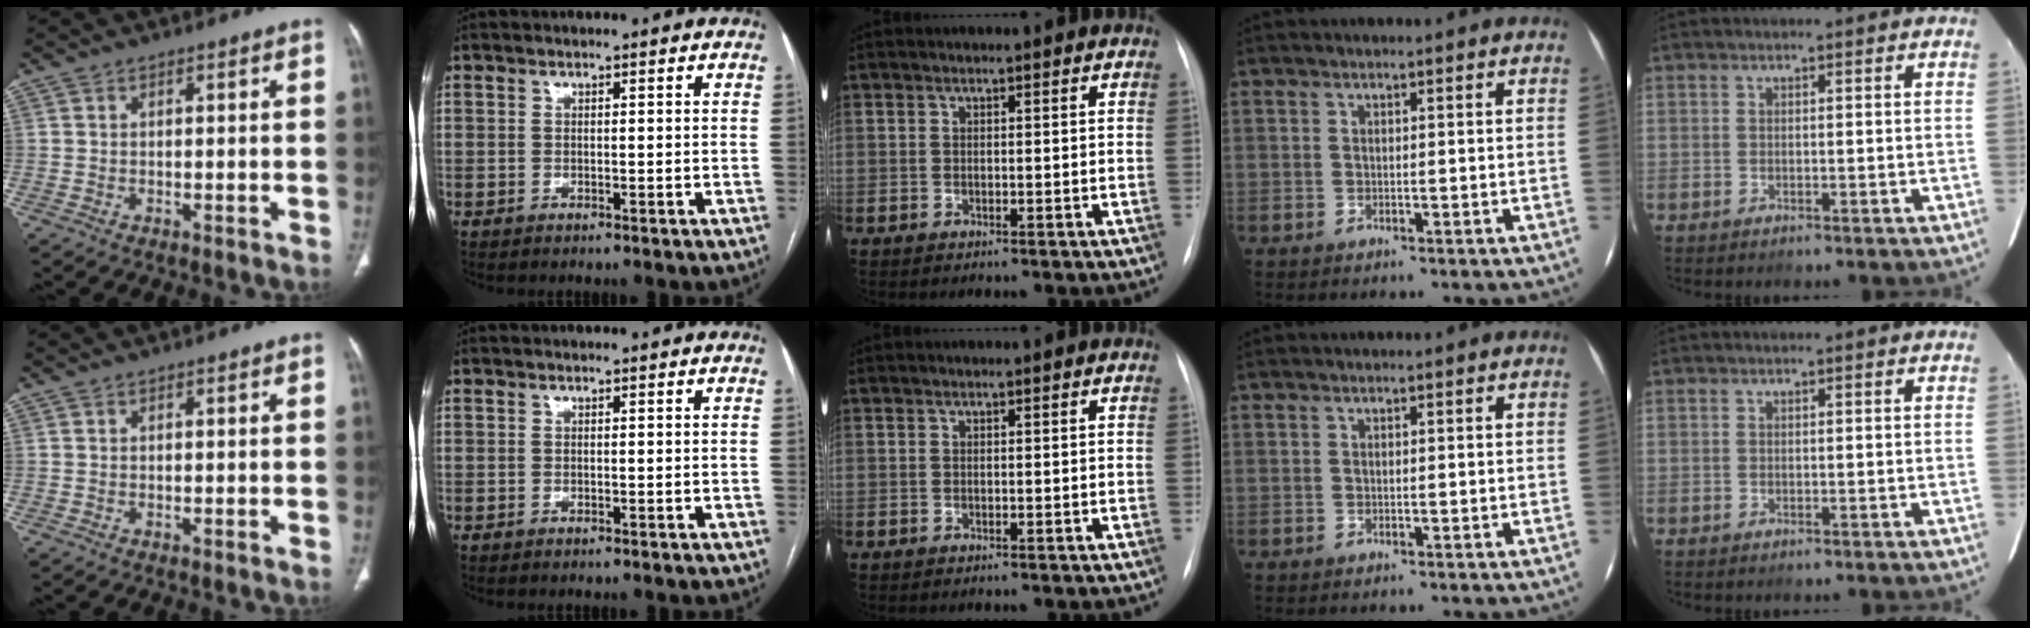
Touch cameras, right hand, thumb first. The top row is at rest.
{}